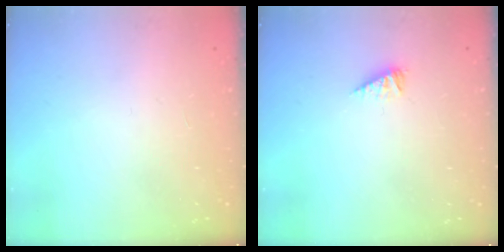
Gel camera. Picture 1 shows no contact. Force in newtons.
{"total": 2.1, "press": 2.1, "slide": 0.2}